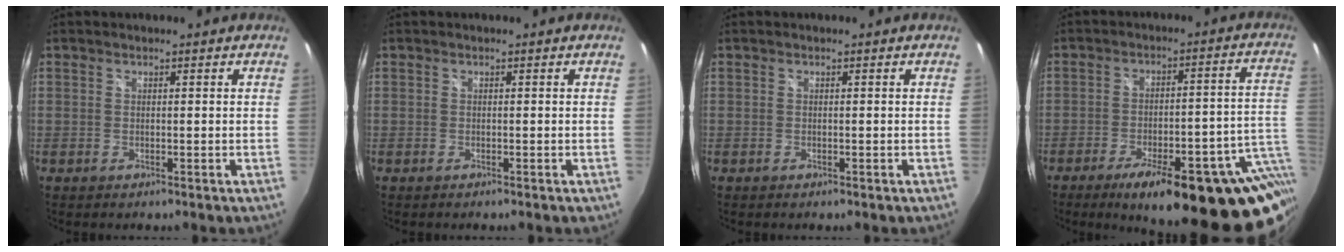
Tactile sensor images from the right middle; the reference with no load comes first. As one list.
[{"total": 0.7, "force": [-0.5, 0.3, 0.4], "torque": [-0.007, -0.002, -0.008]}, {"total": 0.5, "force": [-0.3, 0.3, 0.3], "torque": [-0.005, -0.002, -0.005]}, {"total": 25.8, "force": [-16.2, 6.3, 19.1], "torque": [-0.234, -0.015, -0.208]}]